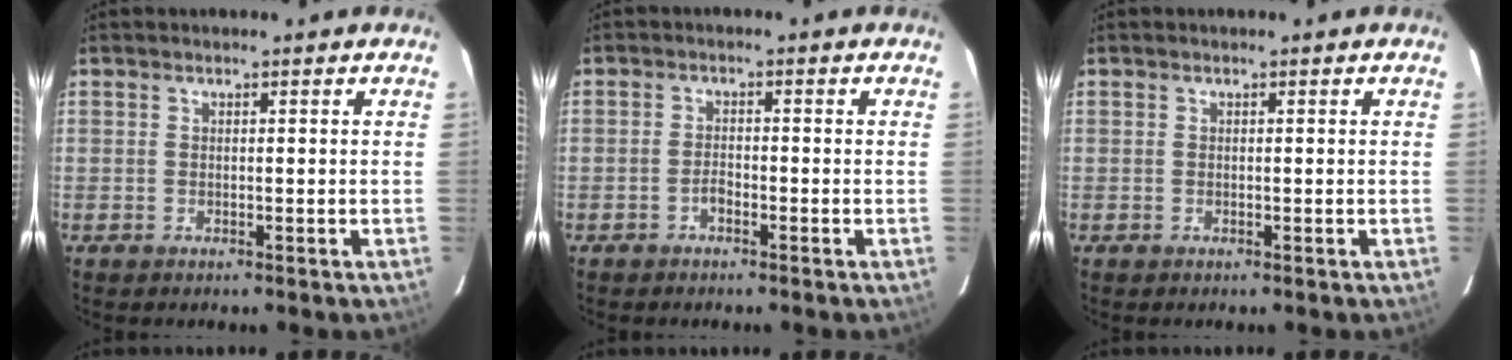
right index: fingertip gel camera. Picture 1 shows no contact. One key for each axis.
{"total": 1.6, "fx": -1.1, "fy": 0.8, "fz": 0.8, "tx": -0.015, "ty": 0.005, "tz": -0.020}
{"total": 0.0}